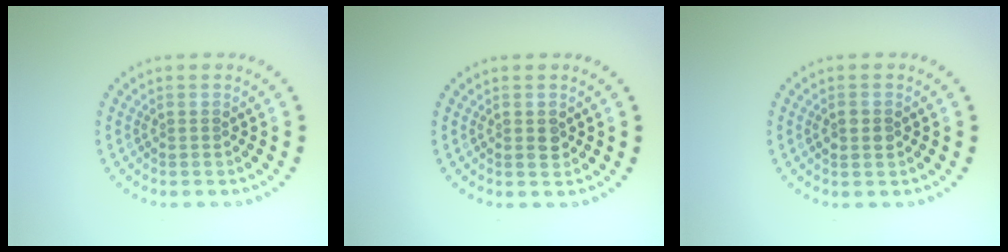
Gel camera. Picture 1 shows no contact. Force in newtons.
{"total": 1.2, "press": 1.2, "slide": 0.2}
{"total": 1.4, "press": 1.3, "slide": 0.1}